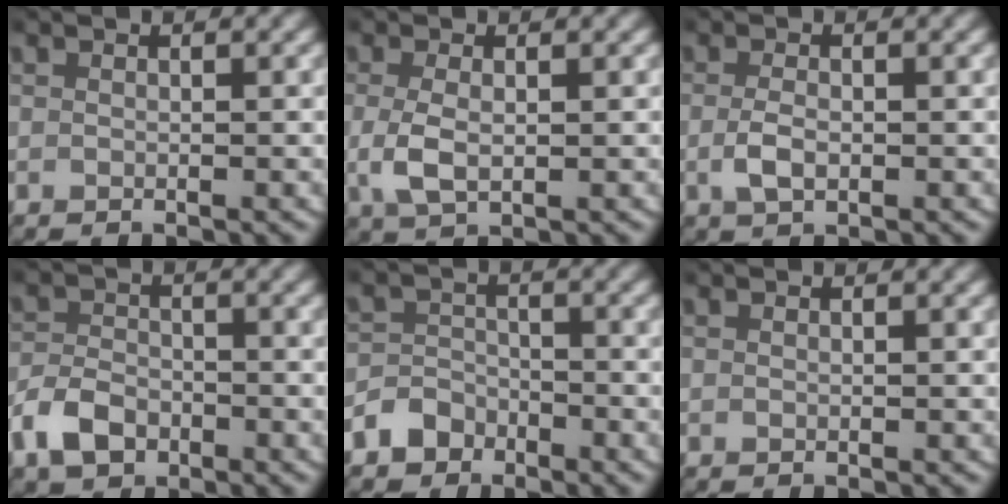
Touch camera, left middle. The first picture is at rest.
{"total": 3.0, "force": [-0.2, 1.6, 2.5], "torque": [-0.068, -0.010, 0.004]}
{"total": 1.9, "force": [-0.4, 1.0, 1.6], "torque": [-0.040, -0.008, -0.003]}
{"total": 3.8, "force": [-2.2, 2.6, 1.7], "torque": [-0.035, -0.001, -0.044]}
{"total": 4.0, "force": [-2.9, 2.8, 0.5], "torque": [-0.014, -0.005, -0.054]}
{"total": 0.0}